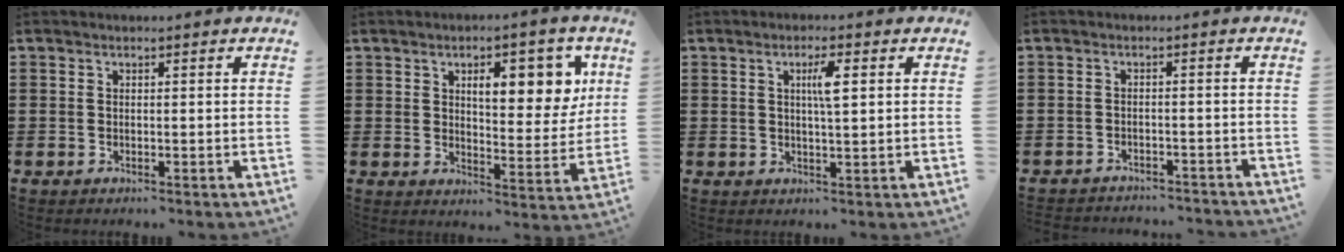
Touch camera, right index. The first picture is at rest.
{"total": 9.0, "force": [3.6, 4.0, 7.2], "torque": [-0.104, -0.003, 0.052]}
{"total": 3.5, "force": [0.9, 0.6, 3.3], "torque": [-0.060, 0.002, 0.010]}
{"total": 2.1, "force": [-2.0, 0.2, 0.0], "torque": [-0.006, 0.001, -0.044]}